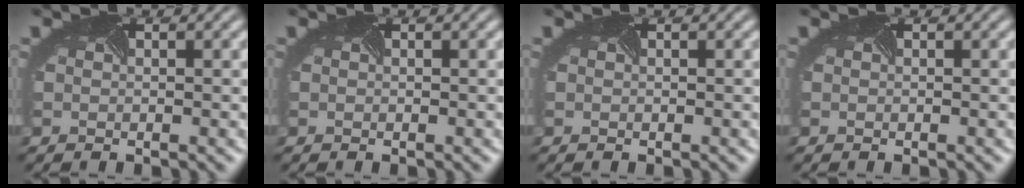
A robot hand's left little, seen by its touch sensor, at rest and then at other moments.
{"total": 0.0}
{"total": 0.0}
{"total": 0.0}